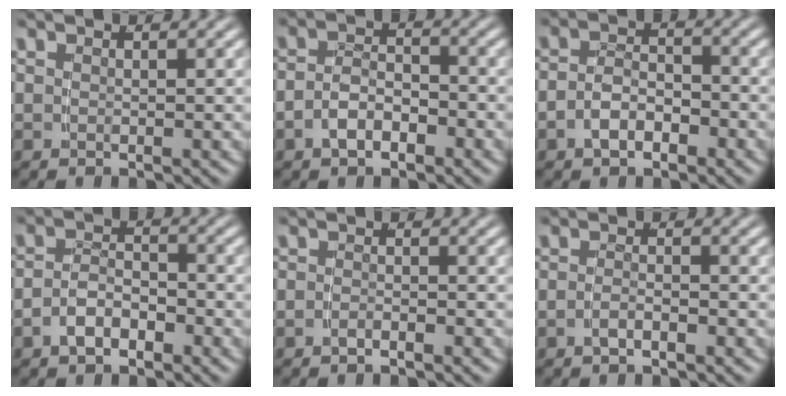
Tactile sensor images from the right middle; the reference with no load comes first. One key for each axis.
{"total": 3.3, "fx": -1.9, "fy": 2.1, "fz": 1.8, "tx": -0.027, "ty": -0.003, "tz": -0.034}
{"total": 3.5, "fx": -1.9, "fy": 2.2, "fz": 1.8, "tx": -0.028, "ty": -0.002, "tz": -0.035}
{"total": 3.5, "fx": -2.2, "fy": 2.1, "fz": 1.7, "tx": -0.024, "ty": -0.003, "tz": -0.038}
{"total": 1.2, "fx": -1.2, "fy": 0.2, "fz": 0.2, "tx": -0.004, "ty": 0.001, "tz": -0.025}
{"total": 1.6, "fx": -1.4, "fy": 0.1, "fz": 0.7, "tx": -0.012, "ty": 0.000, "tz": -0.028}